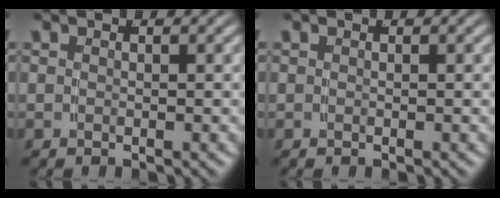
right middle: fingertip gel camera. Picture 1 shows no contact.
{"total": 0.0}